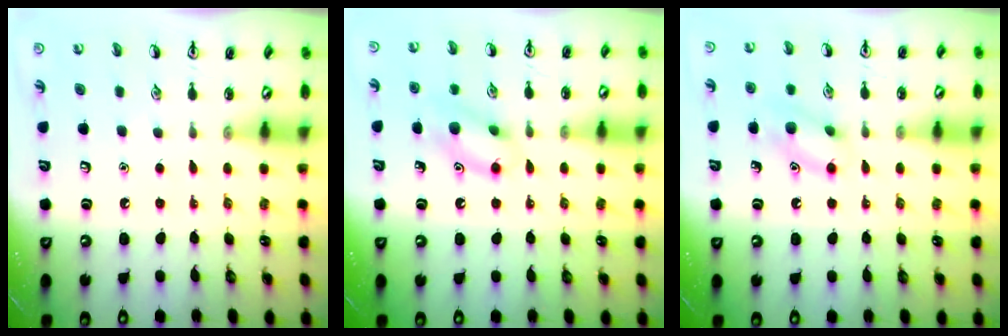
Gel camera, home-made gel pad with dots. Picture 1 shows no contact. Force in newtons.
{"total": 10.1, "press": 10.0, "slide": 1.2}
{"total": 10.1, "press": 10.0, "slide": 1.4}